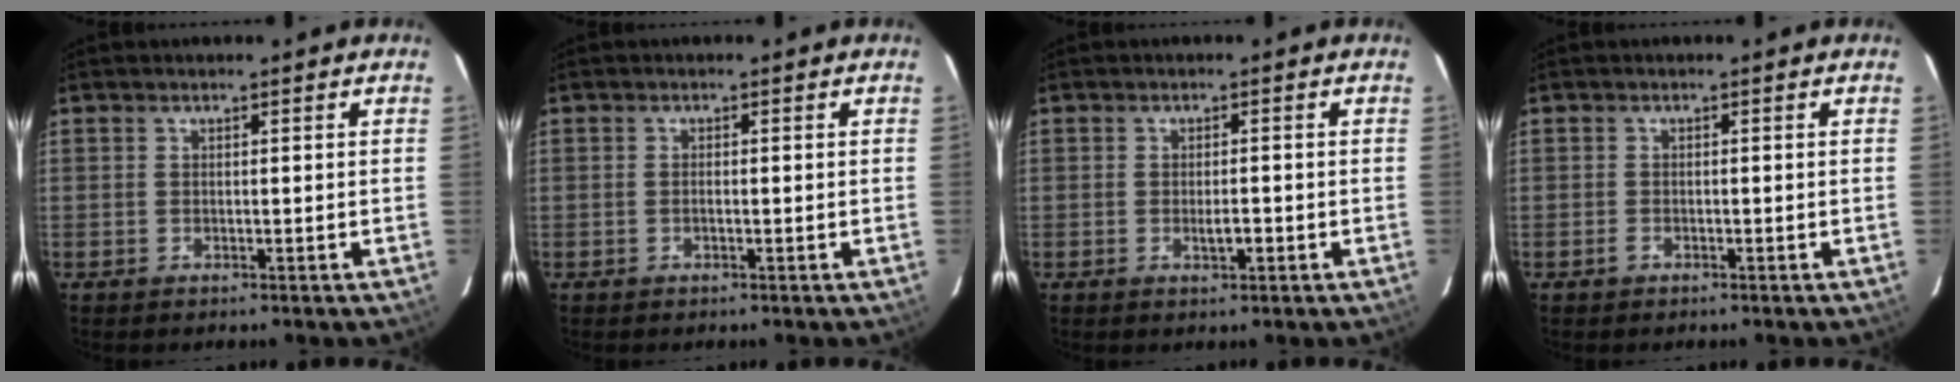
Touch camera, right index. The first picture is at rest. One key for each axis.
{"total": 0.7, "fx": -0.2, "fy": 0.2, "fz": 0.6, "tx": -0.014, "ty": 0.001, "tz": -0.002}
{"total": 2.1, "fx": -0.7, "fy": 0.5, "fz": 1.9, "tx": -0.032, "ty": -0.001, "tz": -0.010}
{"total": 0.6, "fx": -0.4, "fy": 0.3, "fz": 0.3, "tx": -0.008, "ty": 0.000, "tz": -0.003}